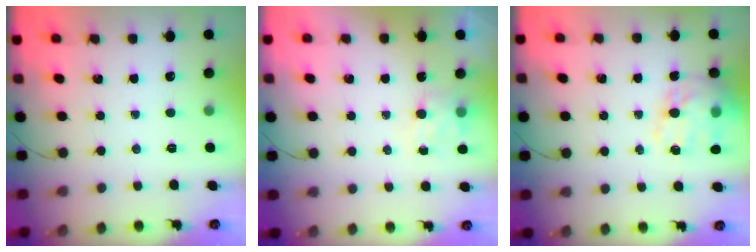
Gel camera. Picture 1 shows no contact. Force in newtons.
{"total": 7.1, "press": 7.0, "slide": 1.2}
{"total": 17.0, "press": 16.5, "slide": 3.9}